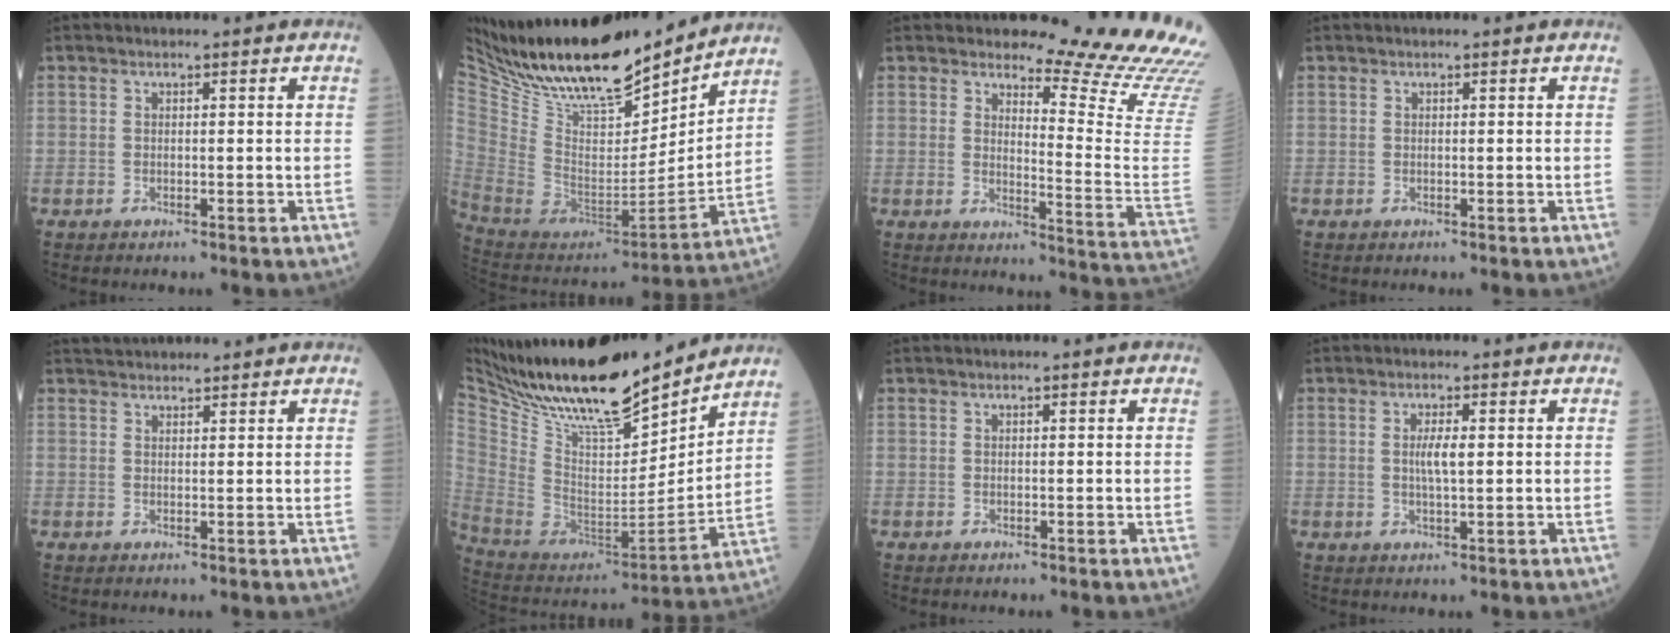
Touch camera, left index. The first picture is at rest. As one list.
[{"total": 25.5, "force": [21.9, 5.8, 11.8], "torque": [-0.223, -0.021, 0.370]}, {"total": 17.1, "force": [16.2, -1.0, 5.2], "torque": [-0.079, -0.157, 0.176]}, {"total": 0.0}, {"total": 6.0, "force": [5.7, 1.3, 1.6], "torque": [-0.023, 0.032, 0.090]}, {"total": 25.7, "force": [21.9, 4.8, 12.5], "torque": [-0.229, -0.021, 0.371]}, {"total": 0.0}, {"total": 2.9, "force": [0.4, 0.6, 2.8], "torque": [-0.056, -0.003, 0.008]}]